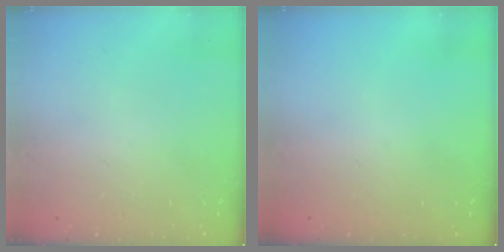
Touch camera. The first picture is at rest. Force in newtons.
{"total": 0.0}